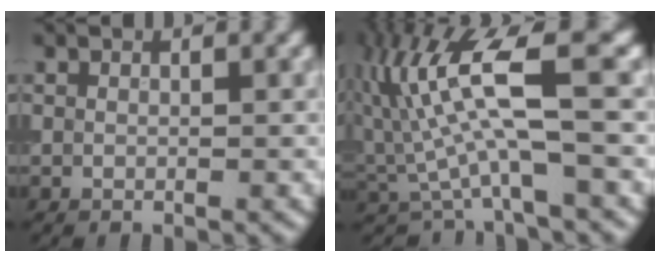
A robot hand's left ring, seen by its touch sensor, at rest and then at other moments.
{"total": 8.7, "force": [1.3, 2.5, 8.3], "torque": [-0.167, 0.000, 0.021]}